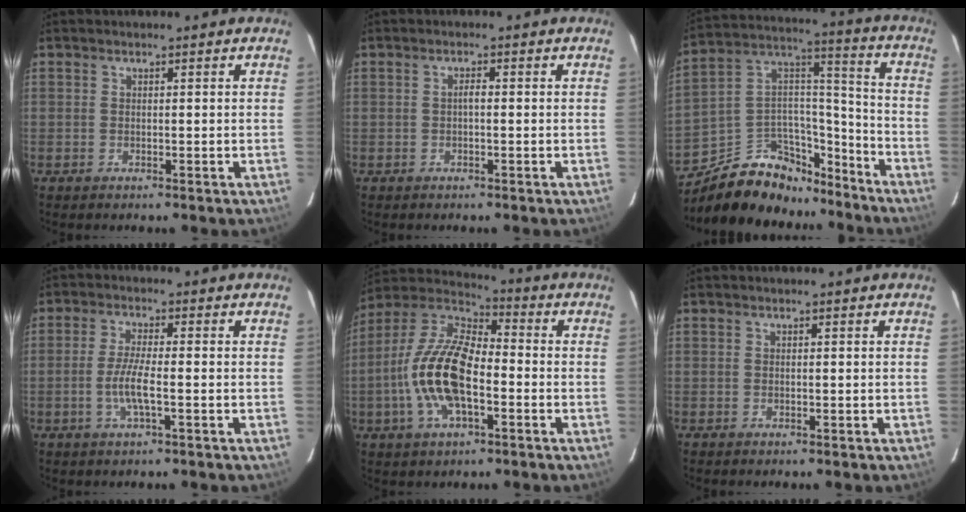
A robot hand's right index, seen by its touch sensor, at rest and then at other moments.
{"total": 1.0, "force": [-0.2, 0.3, 1.0], "torque": [-0.017, 0.006, -0.005]}
{"total": 19.0, "force": [-13.5, 10.9, 7.8], "torque": [-0.161, 0.084, -0.199]}
{"total": 5.4, "force": [-1.6, 0.5, 5.1], "torque": [-0.102, -0.006, -0.032]}
{"total": 16.5, "force": [-3.9, 7.2, 14.3], "torque": [-0.292, 0.003, -0.082]}
{"total": 0.0}